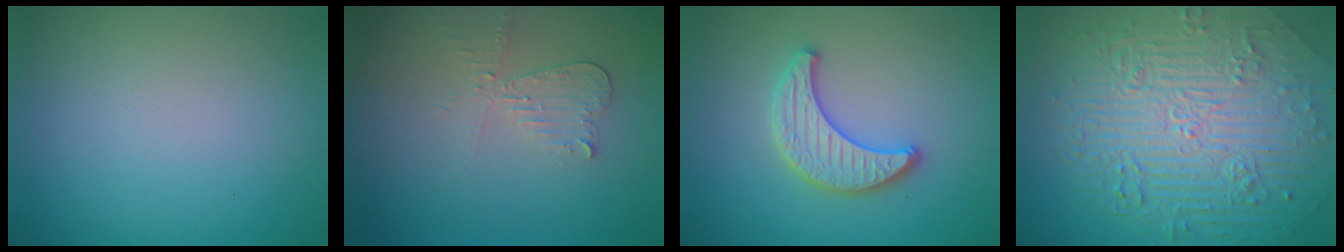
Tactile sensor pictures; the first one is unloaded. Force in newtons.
{"total": 2.2, "press": 2.2, "slide": 0.2}
{"total": 3.5, "press": 3.4, "slide": 0.7}
{"total": 10.6, "press": 7.0, "slide": 8.0}